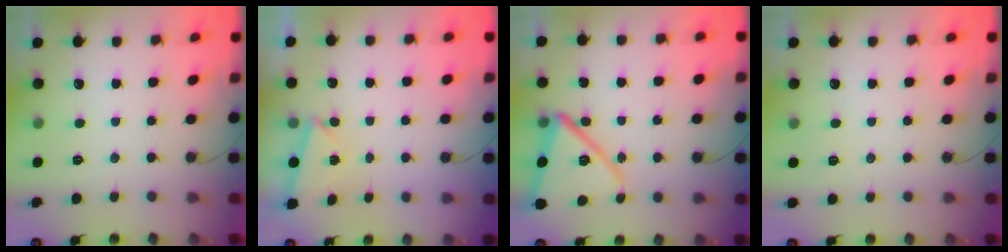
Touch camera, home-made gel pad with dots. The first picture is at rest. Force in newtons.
{"total": 1.9, "press": 1.4, "slide": 1.4}
{"total": 15.3, "press": 15.3, "slide": 1.2}
{"total": 3.0, "press": 3.0, "slide": 0.7}